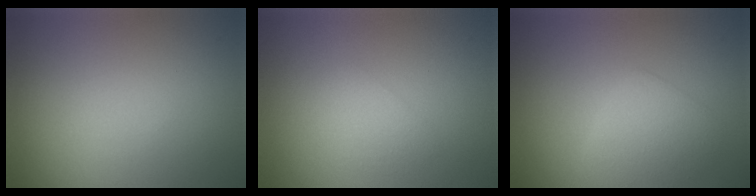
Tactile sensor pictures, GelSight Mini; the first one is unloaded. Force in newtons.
{"total": 1.4, "press": 1.4, "slide": 0.2}
{"total": 2.6, "press": 2.6, "slide": 0.0}